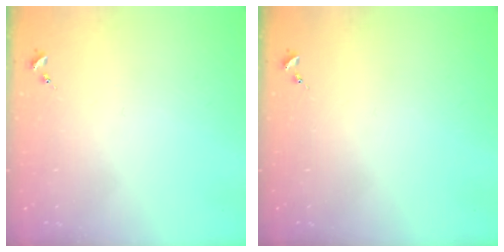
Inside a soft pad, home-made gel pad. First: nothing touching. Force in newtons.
{"total": 0.0}